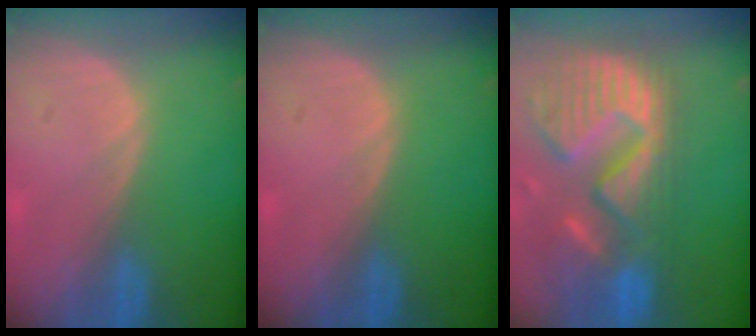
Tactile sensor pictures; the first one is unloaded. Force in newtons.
{"total": 0.0}
{"total": 14.4, "press": 12.0, "slide": 8.0}